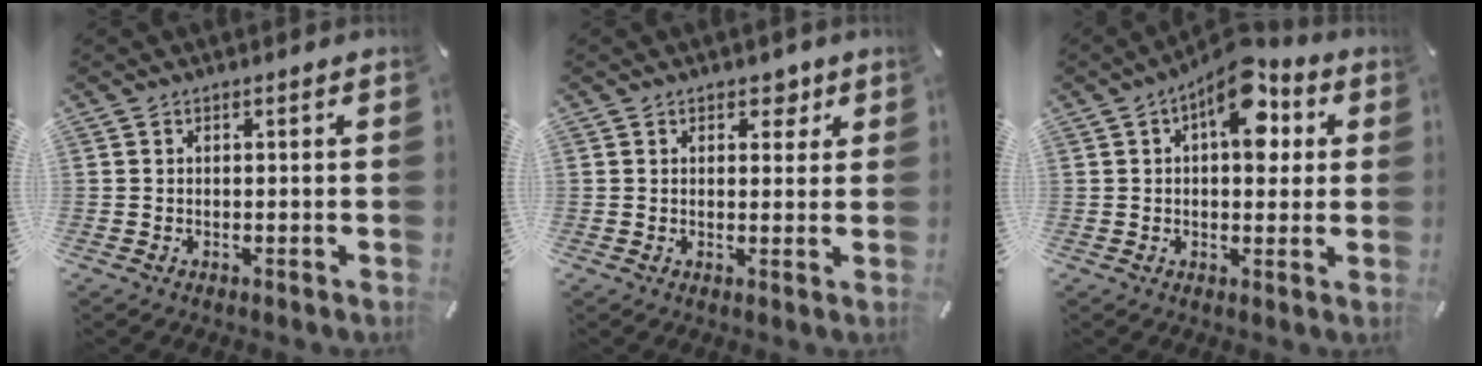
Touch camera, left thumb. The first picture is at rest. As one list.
[{"total": 3.8, "force": [2.1, 2.6, 1.7], "torque": [0.000, -0.008, 0.027]}, {"total": 12.3, "force": [4.8, 6.4, 9.3], "torque": [-0.116, -0.021, 0.078]}]